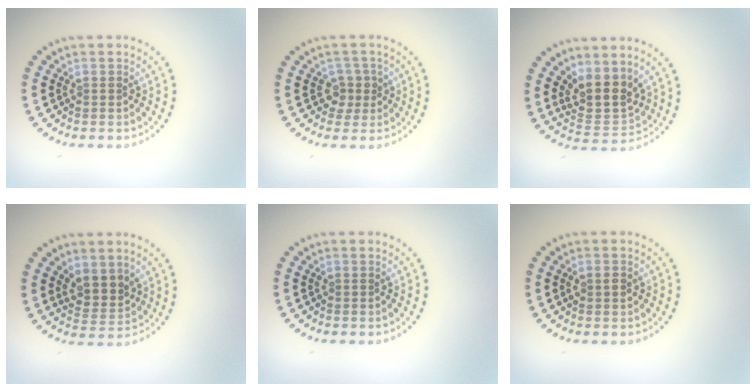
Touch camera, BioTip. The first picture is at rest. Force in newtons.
{"total": 1.9, "press": 1.5, "slide": 1.1}
{"total": 3.9, "press": 3.1, "slide": 2.3}
{"total": 2.6, "press": 2.1, "slide": 1.4}
{"total": 0.0}
{"total": 1.2, "press": 1.2, "slide": 0.1}